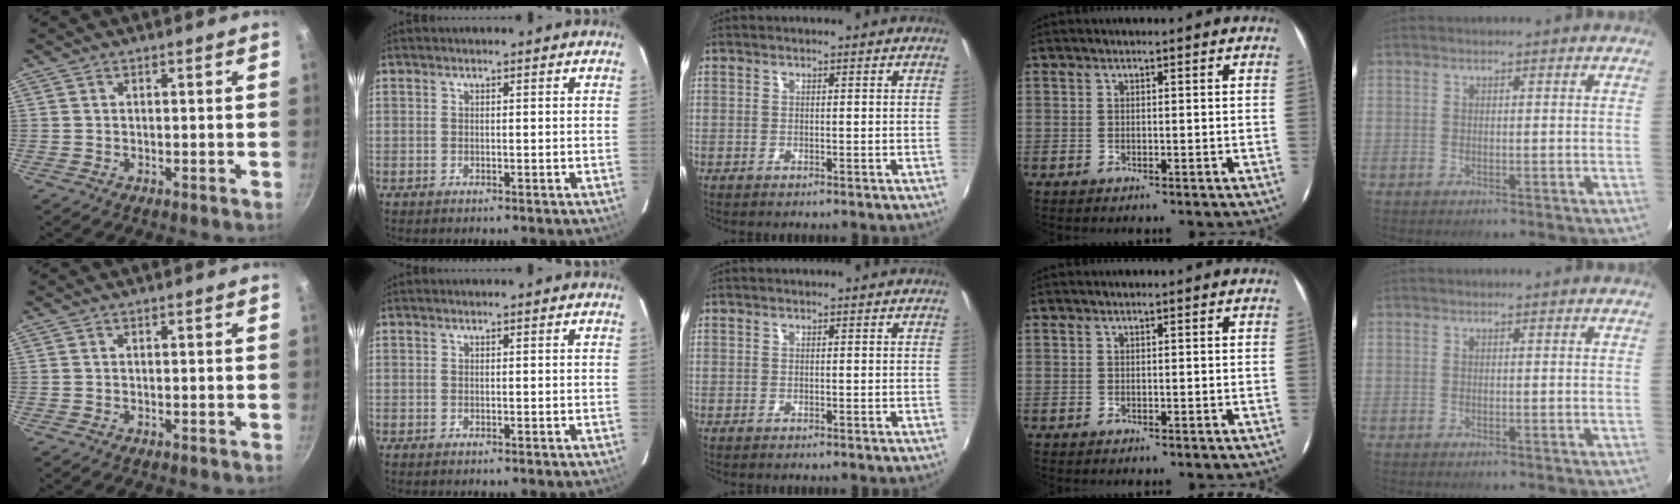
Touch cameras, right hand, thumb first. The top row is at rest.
{}